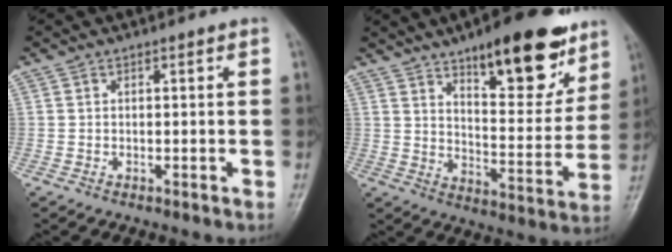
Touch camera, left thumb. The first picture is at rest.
{"total": 20.1, "force": [12.5, 7.2, 14.0], "torque": [-0.149, -0.068, 0.189]}